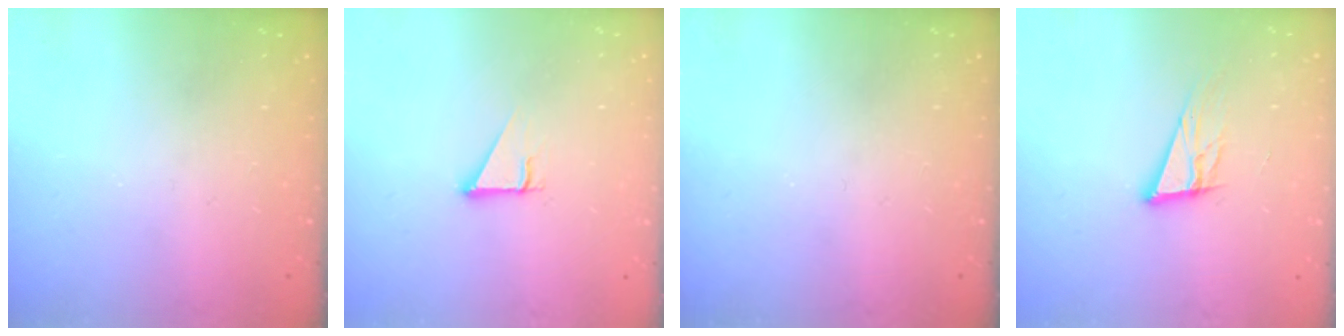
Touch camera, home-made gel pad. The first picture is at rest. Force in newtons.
{"total": 2.7, "press": 2.7, "slide": 0.3}
{"total": 0.0}
{"total": 12.2, "press": 11.7, "slide": 3.4}